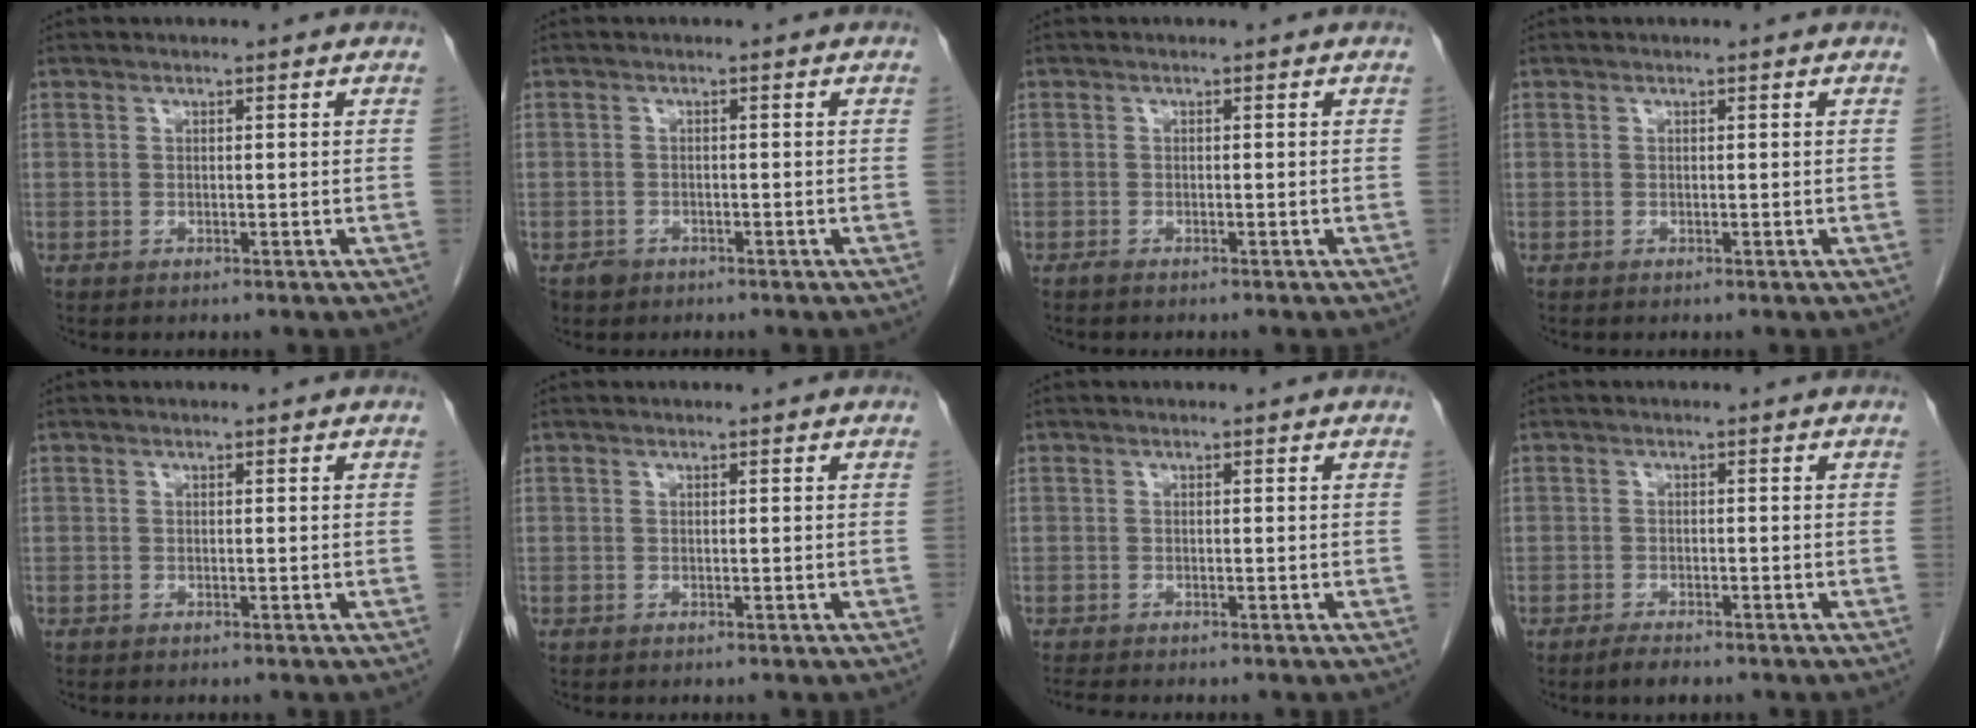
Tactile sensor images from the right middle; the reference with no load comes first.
{"total": 1.5, "force": [-1.0, 1.1, 0.1], "torque": [-0.006, 0.004, -0.014]}
{"total": 0.8, "force": [-0.7, 0.1, 0.4], "torque": [-0.014, -0.002, -0.011]}
{"total": 0.0}
{"total": 0.0}
{"total": 0.0}
{"total": 1.6, "force": [-1.5, -0.1, 0.6], "torque": [-0.017, -0.006, -0.026]}
{"total": 2.4, "force": [-1.9, 0.5, 1.3], "torque": [-0.029, -0.005, -0.030]}